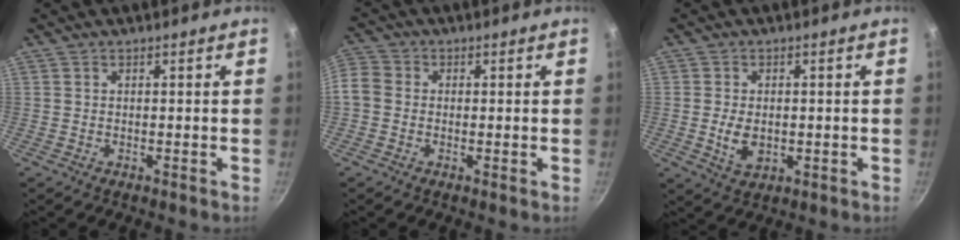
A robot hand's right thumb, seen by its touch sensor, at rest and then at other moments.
{"total": 7.2, "force": [-0.6, 6.3, 3.4], "torque": [-0.077, 0.020, -0.030]}
{"total": 5.5, "force": [-0.5, 3.7, 4.0], "torque": [-0.067, -0.004, -0.003]}